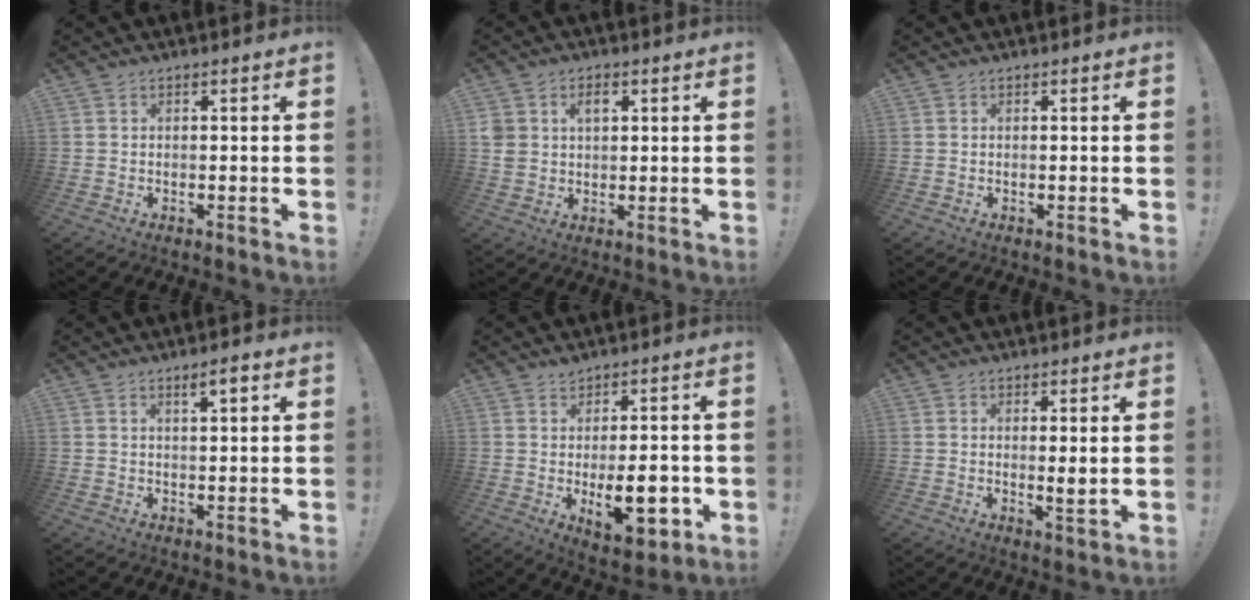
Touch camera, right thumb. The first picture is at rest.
{"total": 5.3, "force": [1.8, 4.2, 2.7], "torque": [-0.050, 0.005, 0.034]}
{"total": 0.0}
{"total": 3.0, "force": [1.7, 0.6, 2.4], "torque": [-0.035, -0.005, 0.024]}
{"total": 11.5, "force": [-2.0, 5.0, 10.1], "torque": [-0.138, -0.004, -0.030]}
{"total": 3.1, "force": [0.8, 0.1, 3.0], "torque": [-0.040, -0.016, 0.010]}